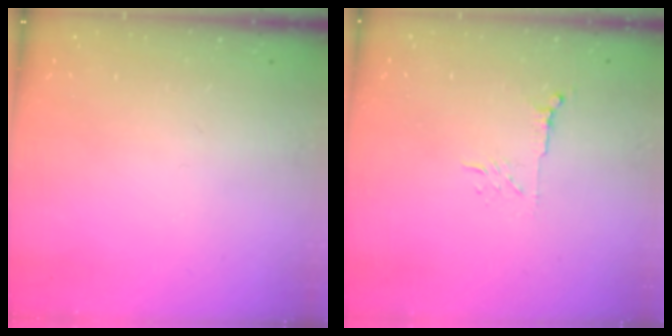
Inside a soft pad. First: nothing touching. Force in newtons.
{"total": 5.4, "press": 5.3, "slide": 0.7}